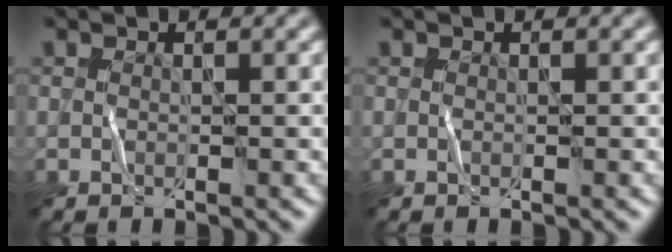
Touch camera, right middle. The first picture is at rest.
{"total": 0.0}